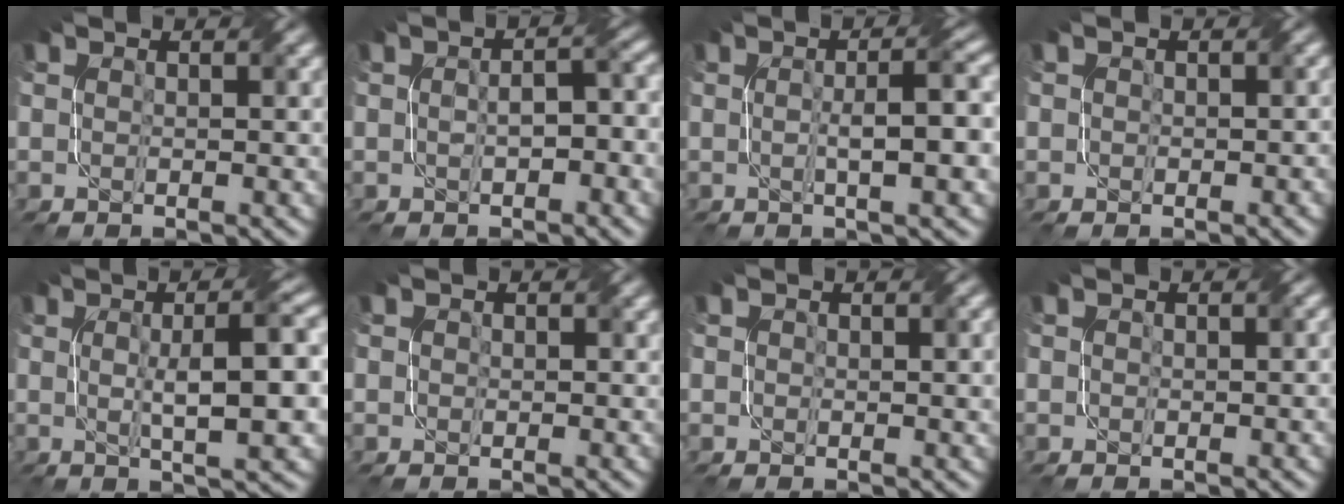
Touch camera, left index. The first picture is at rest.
{"total": 3.1, "force": [-0.6, 1.5, 2.7], "torque": [-0.042, 0.006, -0.005]}
{"total": 5.0, "force": [-0.2, 1.0, 4.9], "torque": [-0.076, 0.007, -0.001]}
{"total": 0.9, "force": [0.2, 0.9, 0.2], "torque": [0.000, -0.003, -0.002]}
{"total": 7.7, "force": [0.6, 1.8, 7.4], "torque": [-0.101, 0.010, 0.010]}
{"total": 0.9, "force": [0.5, 0.8, 0.1], "torque": [-0.001, -0.002, 0.004]}
{"total": 1.3, "force": [0.6, 0.7, 0.9], "torque": [-0.010, -0.001, 0.011]}
{"total": 0.5, "force": [0.2, 0.4, 0.2], "torque": [-0.004, -0.001, 0.002]}